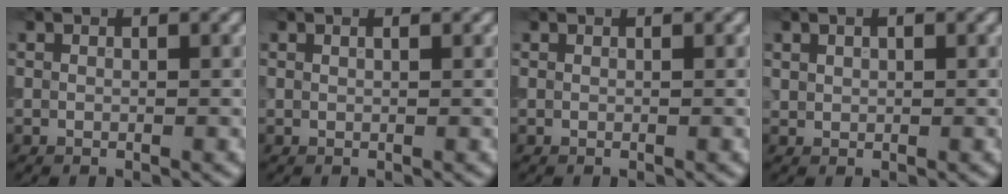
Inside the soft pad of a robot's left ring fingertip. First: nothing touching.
{"total": 0.6, "force": [0.5, 0.1, 0.4], "torque": [-0.008, -0.001, 0.005]}
{"total": 0.0}
{"total": 0.9, "force": [0.5, 0.6, 0.5], "torque": [-0.011, 0.001, 0.012]}